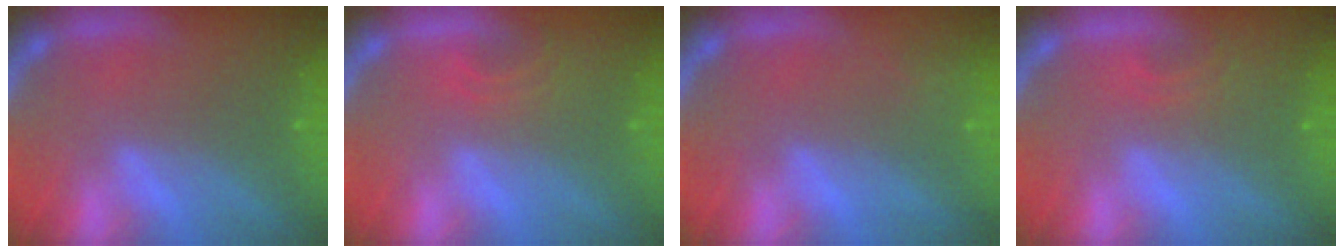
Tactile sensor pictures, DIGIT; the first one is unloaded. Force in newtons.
{"total": 1.9}
{"total": 0.9}
{"total": 1.4}